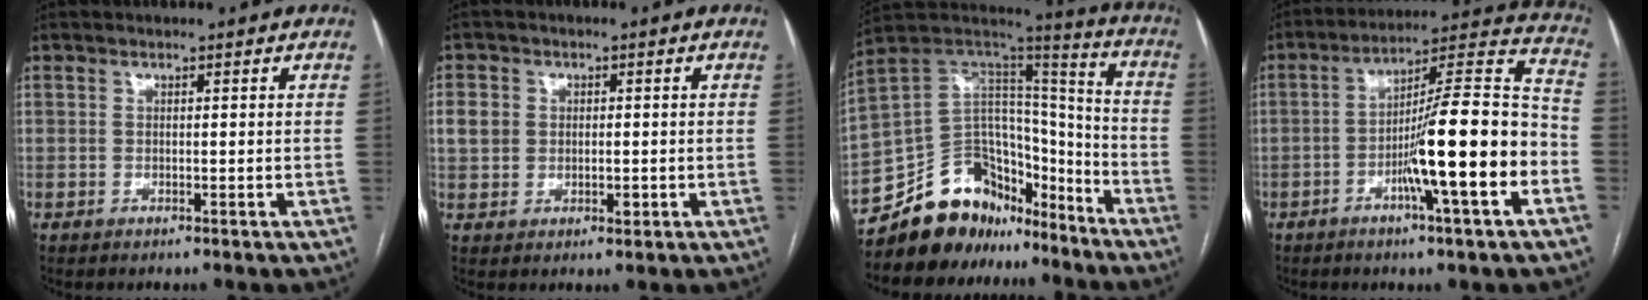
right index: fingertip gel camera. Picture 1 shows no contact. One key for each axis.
{"total": 4.5, "fx": 0.2, "fy": 3.9, "fz": 2.4, "tx": -0.047, "ty": 0.011, "tz": 0.008}
{"total": 17.9, "fx": -14.5, "fy": 9.6, "fz": 4.6, "tx": -0.067, "ty": 0.093, "tz": -0.238}
{"total": 16.7, "fx": -5.4, "fy": 0.5, "fz": 15.8, "tx": -0.245, "ty": 0.009, "tz": -0.089}